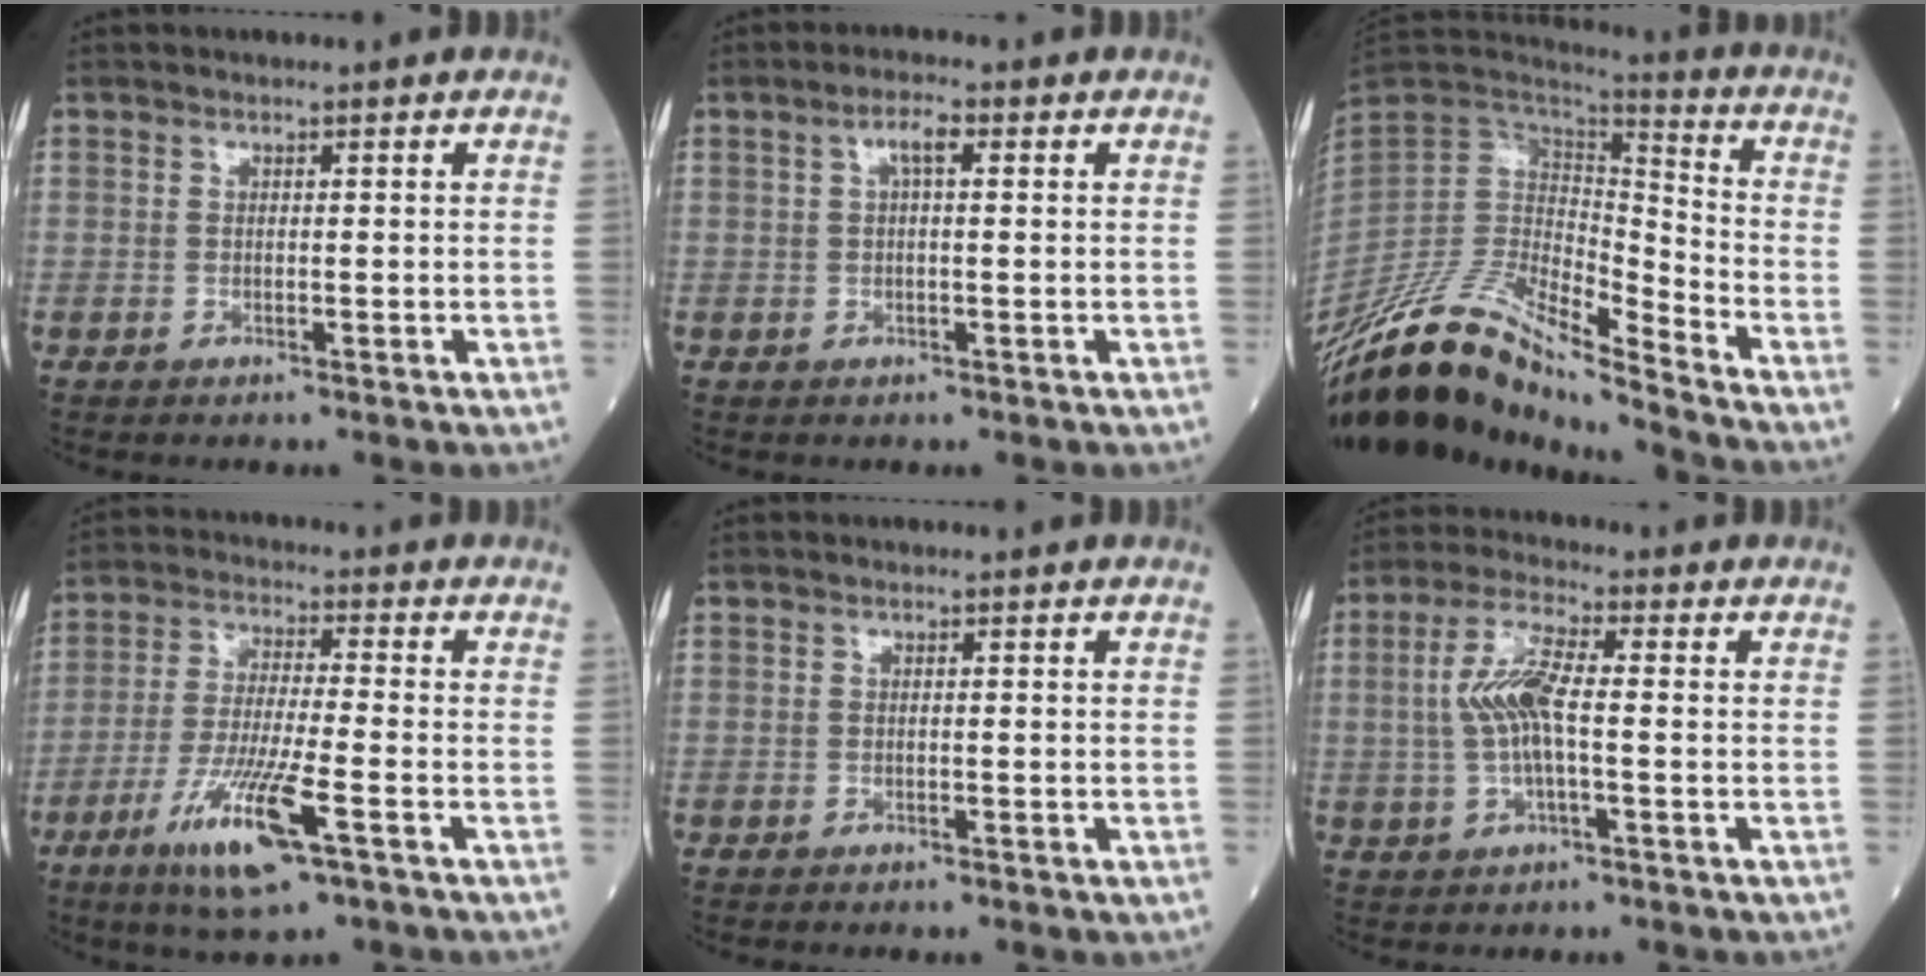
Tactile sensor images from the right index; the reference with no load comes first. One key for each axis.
{"total": 2.7, "fx": 0.8, "fy": 0.7, "fz": 2.5, "tx": -0.051, "ty": 0.010, "tz": 0.014}
{"total": 19.5, "fx": -17.1, "fy": 2.6, "fz": 9.1, "tx": -0.191, "ty": 0.018, "tz": -0.319}
{"total": 11.5, "fx": -6.0, "fy": 0.8, "fz": 9.8, "tx": -0.196, "ty": -0.024, "tz": -0.109}
{"total": 0.8, "fx": -0.7, "fy": 0.2, "fz": 0.3, "tx": -0.011, "ty": -0.003, "tz": -0.008}
{"total": 7.1, "fx": -0.2, "fy": 1.7, "fz": 6.9, "tx": -0.153, "ty": 0.012, "tz": -0.005}